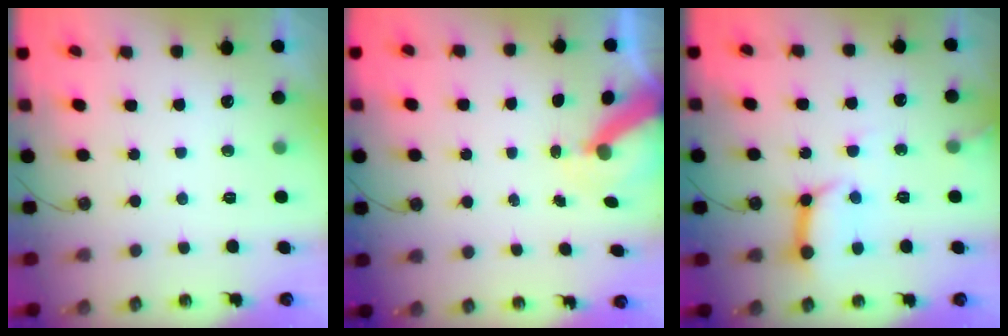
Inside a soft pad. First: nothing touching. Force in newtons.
{"total": 7.5, "press": 7.4, "slide": 0.9}
{"total": 11.3, "press": 11.3, "slide": 1.3}